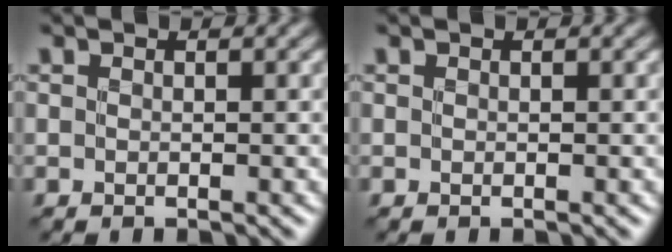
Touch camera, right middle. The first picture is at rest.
{"total": 0.0}